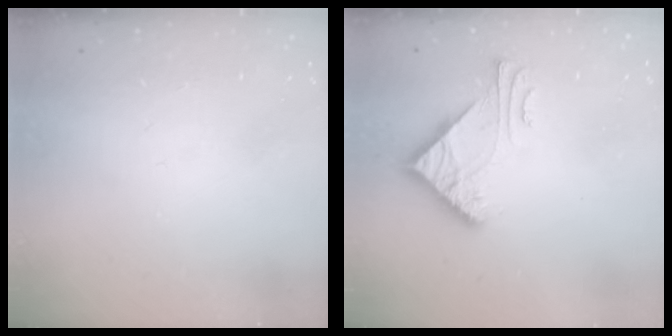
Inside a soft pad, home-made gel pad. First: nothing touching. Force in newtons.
{"total": 5.8, "press": 5.7, "slide": 0.6}